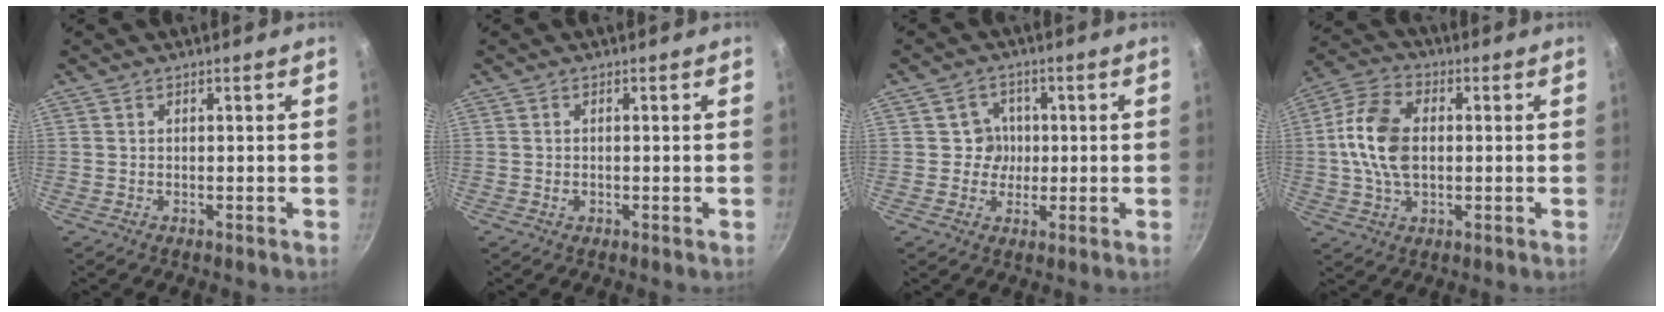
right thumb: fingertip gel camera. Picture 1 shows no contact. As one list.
[{"total": 0.7, "force": [-0.2, 0.3, 0.6], "torque": [-0.014, 0.002, -0.003]}, {"total": 4.6, "force": [0.3, 4.4, 1.2], "torque": [0.018, -0.001, -0.003]}, {"total": 12.6, "force": [0.5, 8.1, 9.6], "torque": [-0.173, 0.018, -0.003]}]